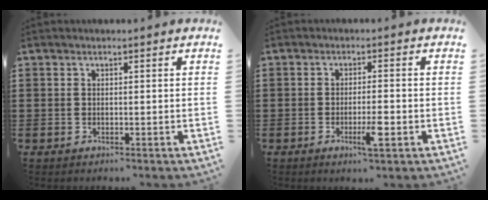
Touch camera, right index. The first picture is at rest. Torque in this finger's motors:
{"motor_torque": [0.13, 0.18, 0.14, 0.07]}